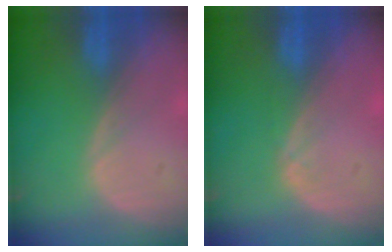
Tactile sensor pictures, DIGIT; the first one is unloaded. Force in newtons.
{"total": 0.7, "press": 0.6, "slide": 0.2}